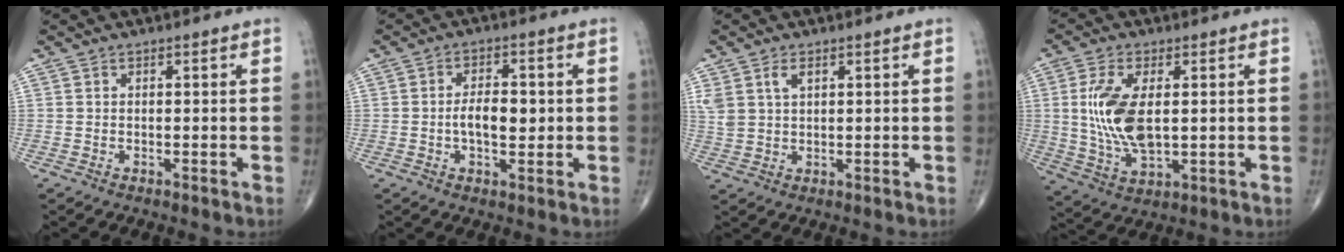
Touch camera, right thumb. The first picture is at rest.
{"total": 6.2, "force": [-0.2, 3.2, 5.3], "torque": [-0.083, 0.006, -0.006]}
{"total": 4.7, "force": [2.2, 2.7, 3.2], "torque": [-0.068, -0.001, 0.050]}
{"total": 12.0, "force": [1.3, 5.8, 10.4], "torque": [-0.214, -0.012, 0.031]}